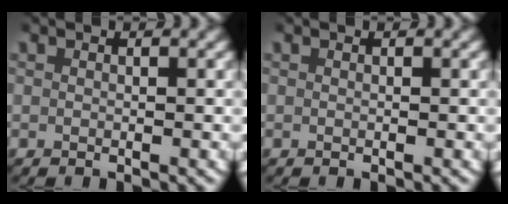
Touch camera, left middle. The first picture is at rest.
{"total": 0.0}